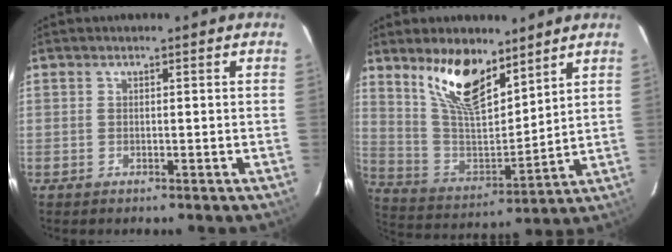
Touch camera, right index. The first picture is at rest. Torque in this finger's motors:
{"motor_torque": [1.03, 1.02, 0.32, 0.14]}